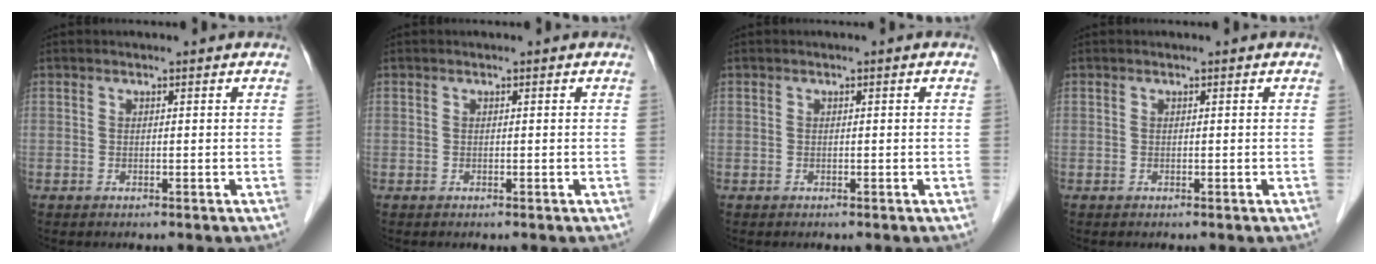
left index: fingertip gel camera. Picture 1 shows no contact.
{"total": 0.0}
{"total": 0.0}
{"total": 0.0}